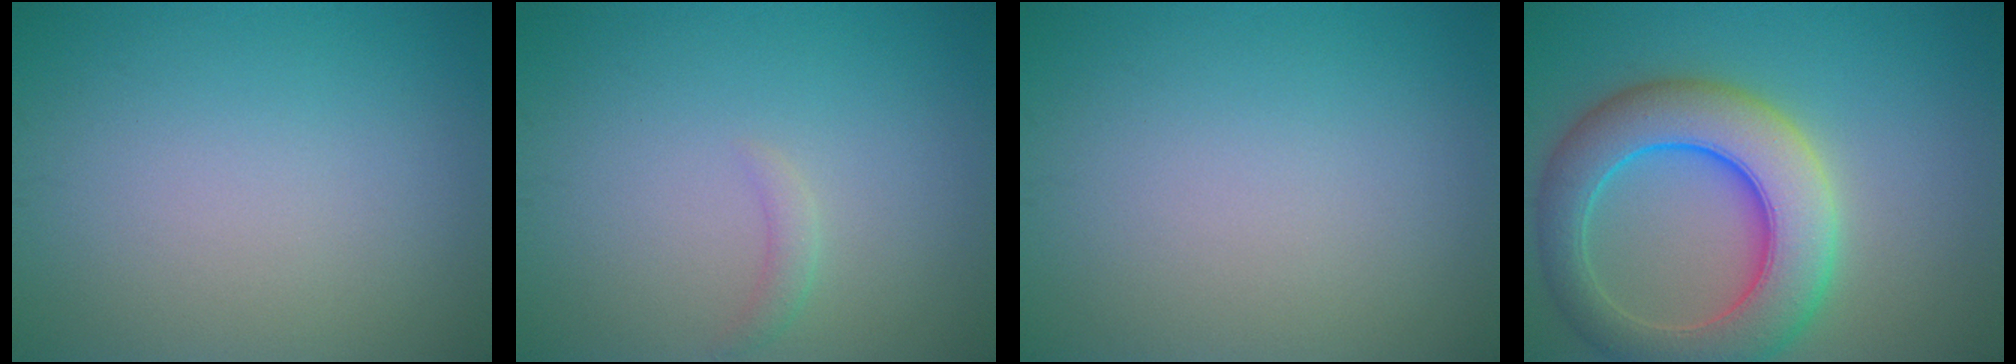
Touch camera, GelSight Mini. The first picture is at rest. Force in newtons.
{"total": 1.0, "press": 1.0, "slide": 0.1}
{"total": 0.0}
{"total": 9.3, "press": 9.3, "slide": 0.5}